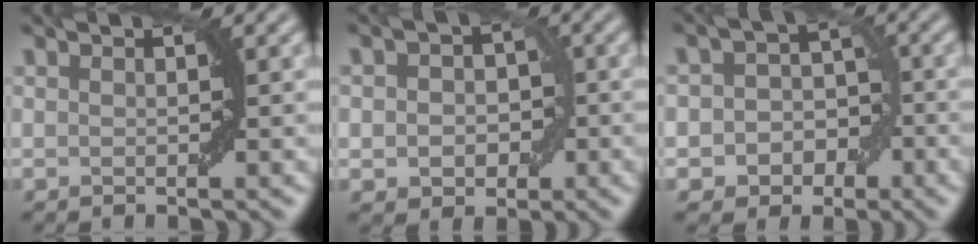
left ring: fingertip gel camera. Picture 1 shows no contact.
{"total": 4.0, "force": [-0.3, 3.3, 2.3], "torque": [-0.012, 0.003, -0.014]}
{"total": 5.3, "force": [-1.7, 4.6, 1.8], "torque": [-0.004, 0.020, -0.046]}